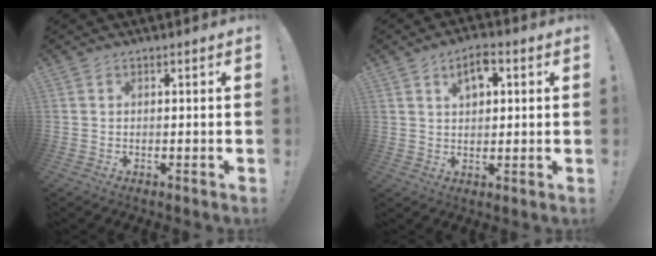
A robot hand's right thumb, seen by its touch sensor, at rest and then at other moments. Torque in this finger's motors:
{"motor_torque": [-0.02, 0.05, 0.15, 0.28, 0.05]}